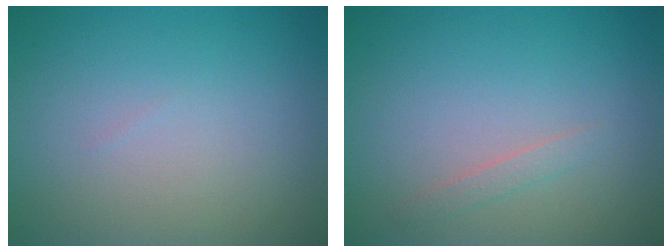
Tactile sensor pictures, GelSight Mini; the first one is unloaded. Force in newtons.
{"total": 0.9, "press": 0.9, "slide": 0.0}